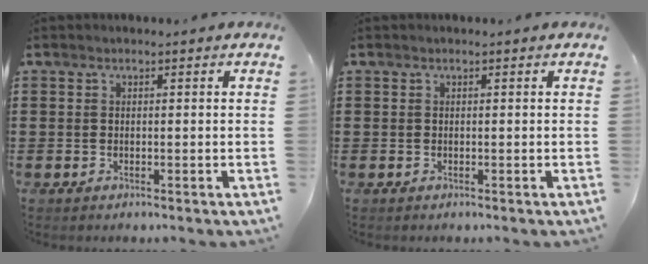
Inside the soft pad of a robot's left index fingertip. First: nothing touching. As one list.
[{"total": 0.0}]